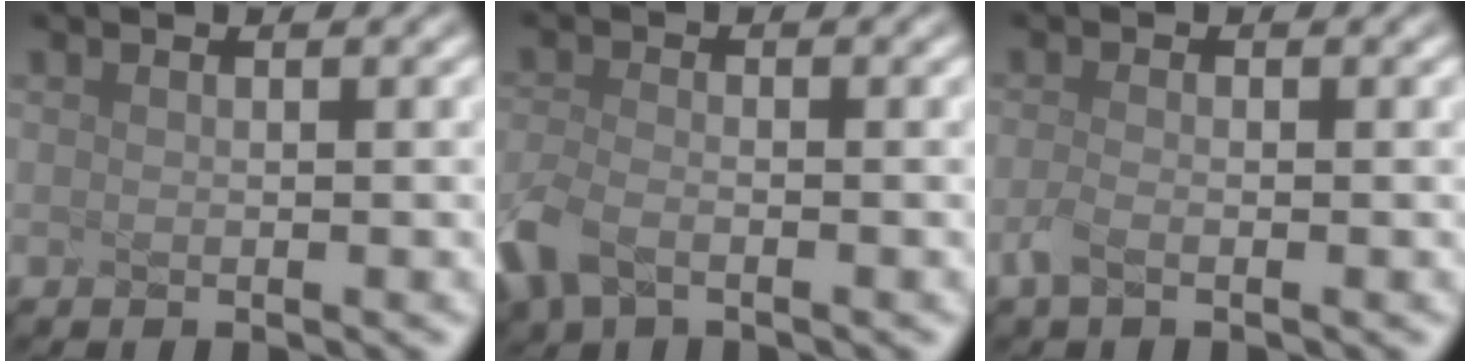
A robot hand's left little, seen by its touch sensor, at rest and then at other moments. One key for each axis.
{"total": 3.1, "fx": -3.0, "fy": 0.1, "fz": 1.0, "tx": -0.070, "ty": -0.011, "tz": -0.026}
{"total": 1.9, "fx": -1.7, "fy": -0.7, "fz": 0.2, "tx": -0.038, "ty": -0.003, "tz": 0.004}